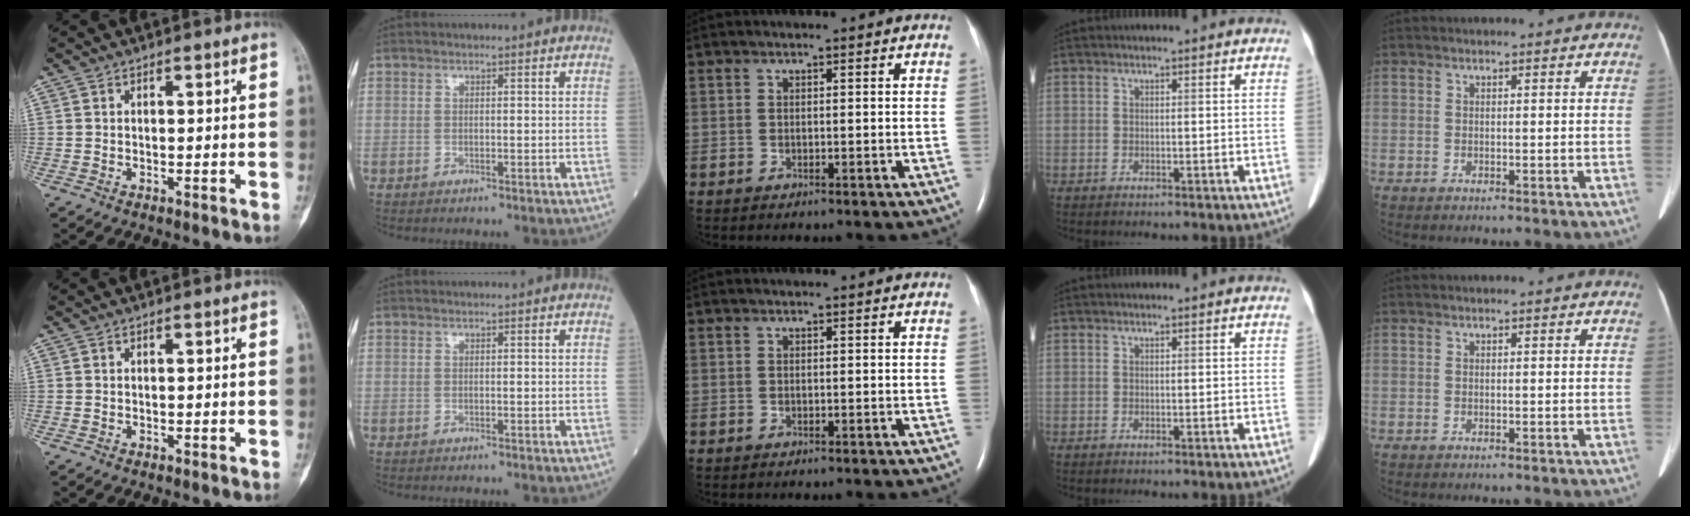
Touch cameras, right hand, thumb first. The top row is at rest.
{}